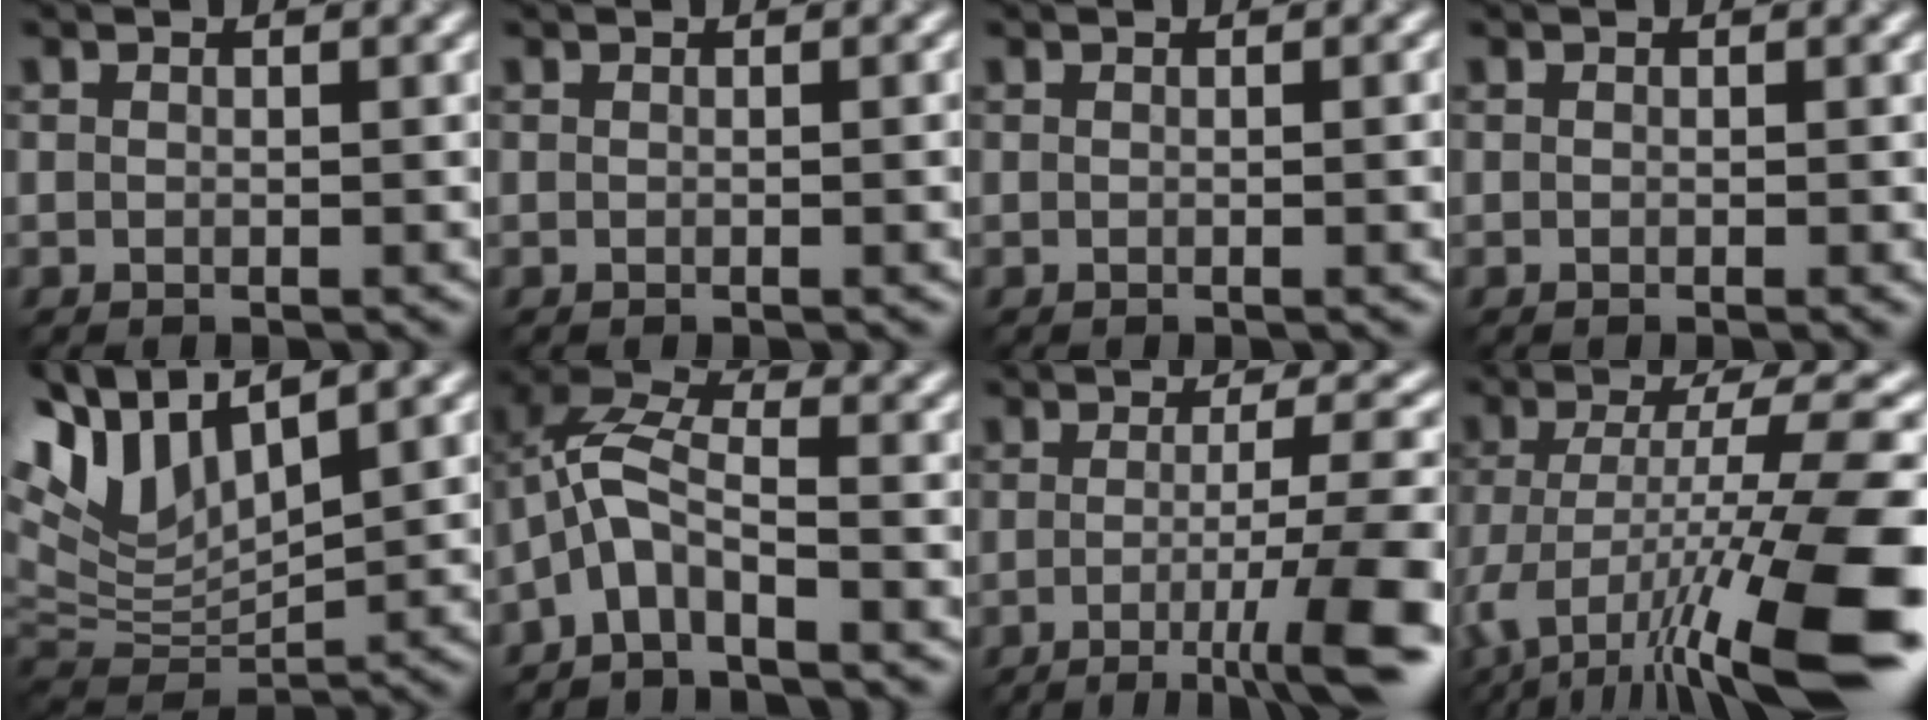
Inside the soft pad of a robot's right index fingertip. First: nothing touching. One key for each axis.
{"total": 1.6, "fx": -0.2, "fy": 0.5, "fz": 1.5, "tx": -0.011, "ty": 0.002, "tz": -0.007}
{"total": 1.9, "fx": -0.2, "fy": 0.6, "fz": 1.8, "tx": -0.015, "ty": 0.002, "tz": -0.008}
{"total": 0.6, "fx": -0.2, "fy": 0.1, "fz": 0.6, "tx": -0.006, "ty": -0.003, "tz": -0.006}
{"total": 8.4, "fx": 4.9, "fy": 3.4, "fz": 5.9, "tx": -0.132, "ty": 0.014, "tz": 0.090}
{"total": 4.5, "fx": -2.4, "fy": 1.6, "fz": 3.5, "tx": -0.072, "ty": 0.012, "tz": -0.058}
{"total": 8.9, "fx": -2.9, "fy": 1.5, "fz": 8.3, "tx": -0.110, "ty": -0.003, "tz": -0.051}
{"total": 13.6, "fx": -5.6, "fy": 3.1, "fz": 12.0, "tx": -0.207, "ty": -0.005, "tz": -0.090}